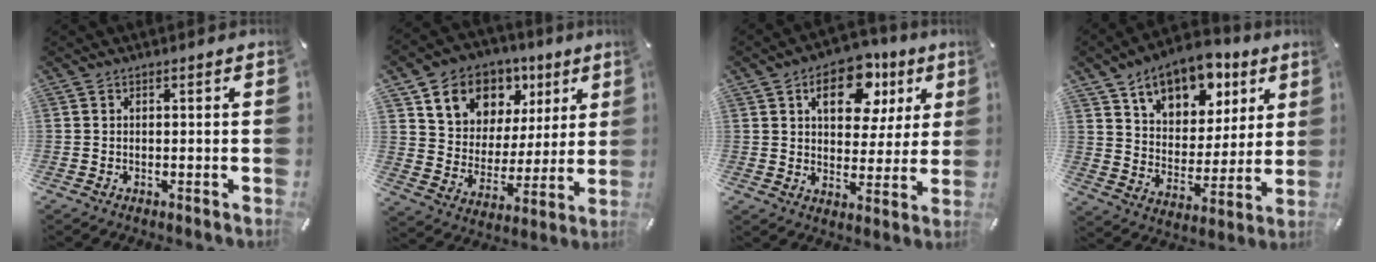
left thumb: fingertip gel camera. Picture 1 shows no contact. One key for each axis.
{"total": 12.6, "fx": 6.8, "fy": 10.2, "fz": 3.0, "tx": -0.056, "ty": -0.042, "tz": 0.130}
{"total": 13.5, "fx": 6.3, "fy": 8.7, "fz": 8.2, "tx": -0.105, "ty": -0.019, "tz": 0.105}
{"total": 14.3, "fx": 9.5, "fy": 8.9, "fz": 5.9, "tx": -0.097, "ty": -0.055, "tz": 0.170}